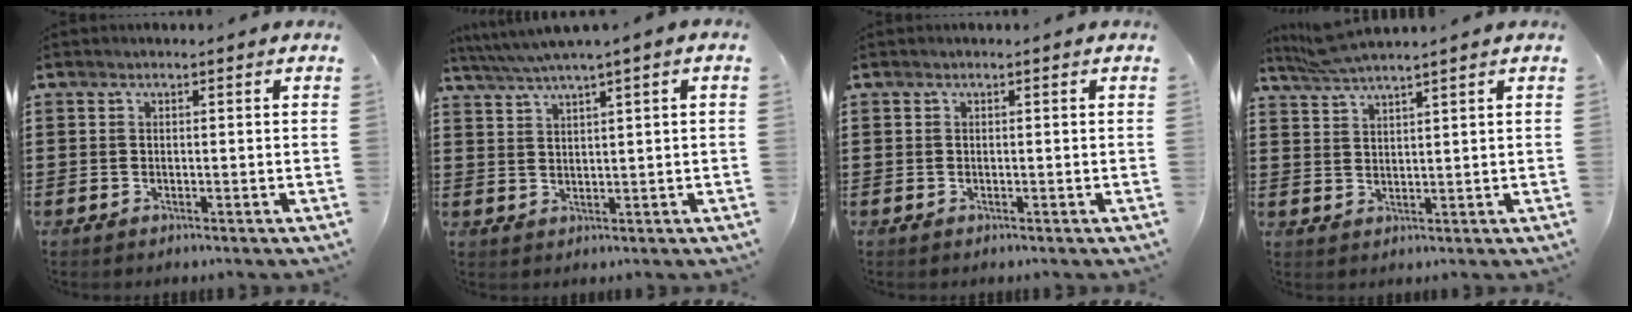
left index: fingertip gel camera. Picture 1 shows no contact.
{"total": 2.7, "force": [1.7, -0.4, 2.0], "torque": [-0.042, -0.004, 0.029]}
{"total": 0.0}
{"total": 3.5, "force": [3.2, -0.3, 1.4], "torque": [-0.038, -0.005, 0.060]}